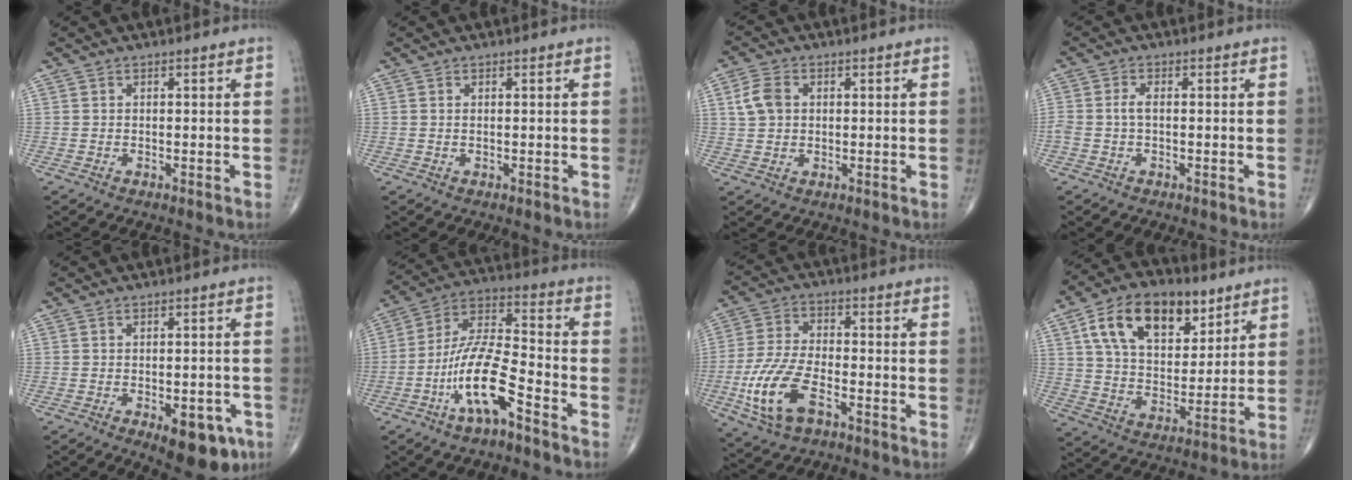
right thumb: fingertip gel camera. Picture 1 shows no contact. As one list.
[{"total": 0.0}, {"total": 5.0, "force": [1.1, 3.7, 3.2], "torque": [-0.060, 0.004, 0.019]}, {"total": 2.1, "force": [-0.2, 1.0, 1.8], "torque": [-0.047, 0.004, -0.006]}, {"total": 9.7, "force": [-4.6, 4.5, 7.3], "torque": [-0.068, 0.012, -0.053]}, {"total": 13.9, "force": [-6.9, 4.0, 11.4], "torque": [-0.226, 0.056, -0.131]}, {"total": 12.8, "force": [-5.1, 6.2, 10.0], "torque": [-0.215, 0.017, -0.094]}, {"total": 18.3, "force": [8.9, 10.6, 12.1], "torque": [-0.165, -0.025, 0.154]}]